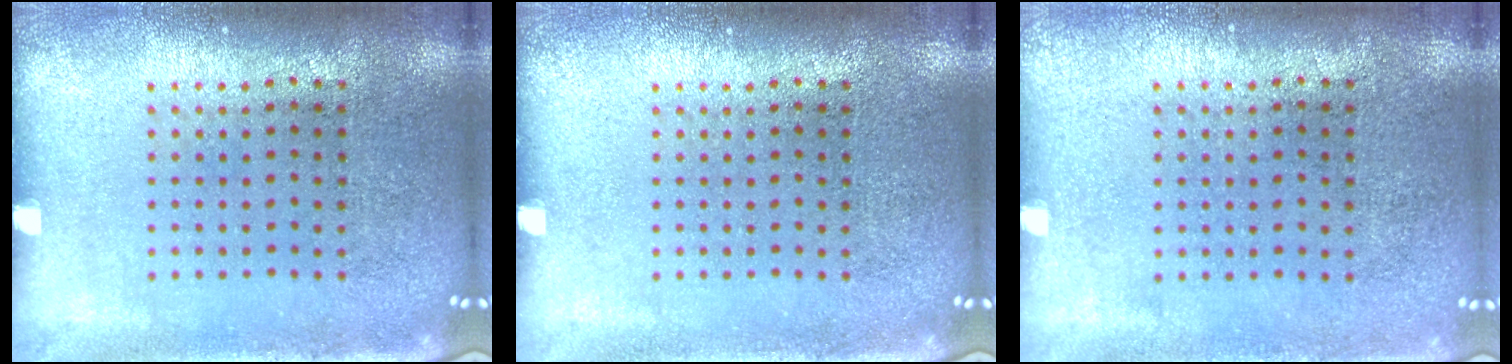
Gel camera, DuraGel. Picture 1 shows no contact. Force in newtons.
{"total": 0.0}
{"total": 0.0}